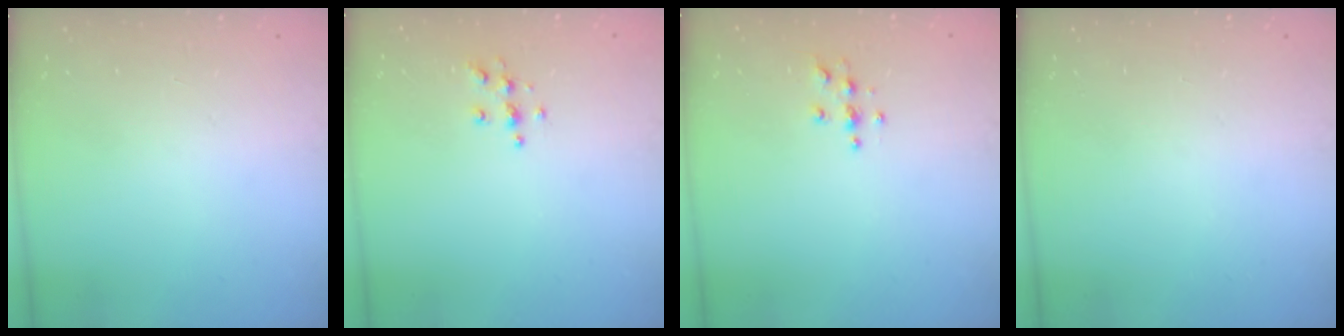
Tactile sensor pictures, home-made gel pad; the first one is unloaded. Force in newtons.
{"total": 4.4, "press": 4.4, "slide": 0.3}
{"total": 3.9, "press": 3.8, "slide": 0.4}
{"total": 0.0}